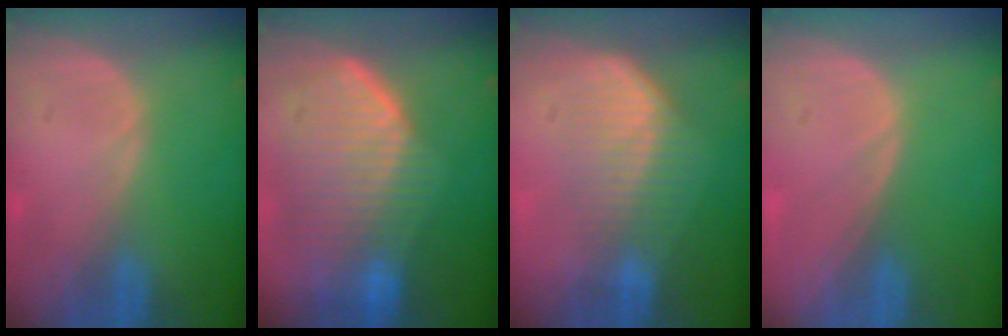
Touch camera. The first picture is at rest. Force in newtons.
{"total": 10.5, "press": 9.1, "slide": 5.2}
{"total": 7.4, "press": 6.4, "slide": 3.8}
{"total": 0.0}